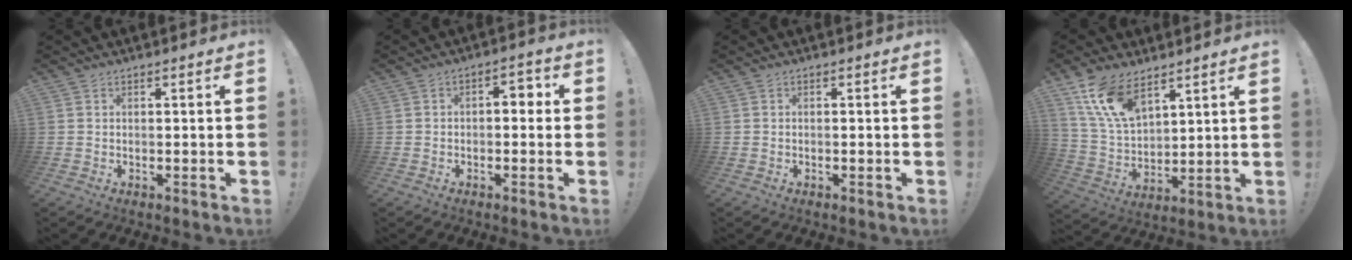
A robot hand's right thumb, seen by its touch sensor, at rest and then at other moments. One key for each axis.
{"total": 3.9, "fx": -0.9, "fy": 2.4, "fz": 2.9, "tx": -0.030, "ty": 0.005, "tz": -0.025}
{"total": 0.0}
{"total": 14.3, "fx": 9.3, "fy": 7.2, "fz": 8.1, "tx": -0.171, "ty": -0.047, "tz": 0.180}